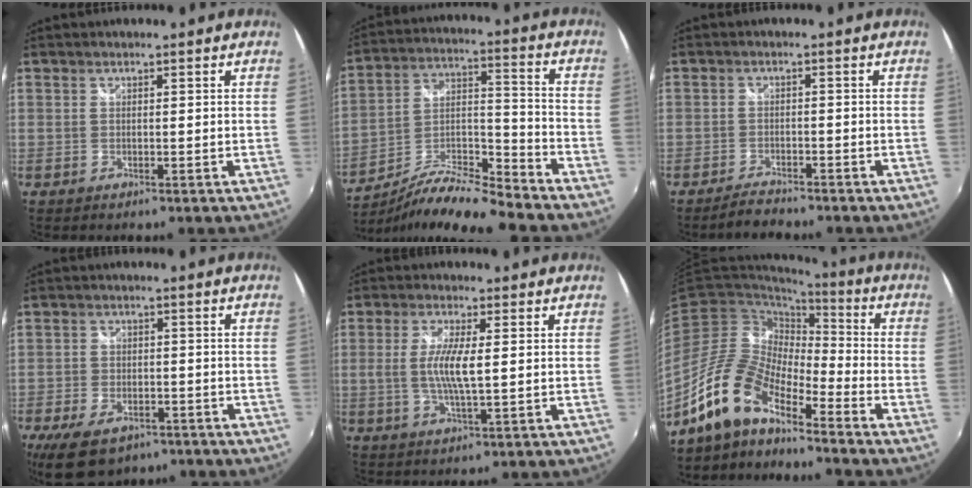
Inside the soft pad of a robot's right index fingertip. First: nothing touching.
{"total": 13.2, "force": [-11.3, 0.8, 6.8], "torque": [-0.123, 0.006, -0.209]}
{"total": 3.2, "force": [-3.0, 1.0, 0.7], "torque": [-0.027, 0.004, -0.053]}
{"total": 11.7, "force": [-7.6, 6.4, 6.1], "torque": [-0.147, -0.016, -0.120]}
{"total": 6.4, "force": [0.1, 0.8, 6.3], "torque": [-0.124, -0.004, 0.001]}
{"total": 13.7, "force": [-10.2, 4.6, 7.9], "torque": [-0.151, 0.009, -0.210]}